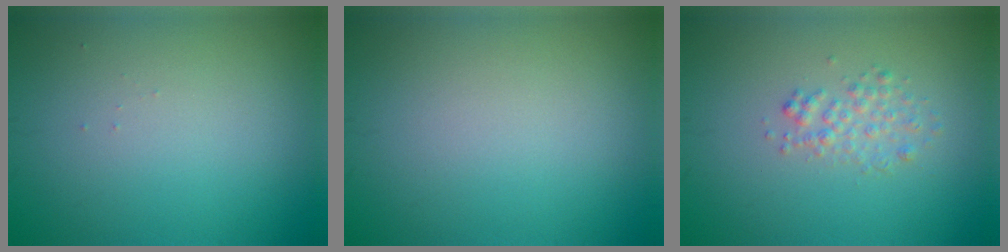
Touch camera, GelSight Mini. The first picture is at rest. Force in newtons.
{"total": 0.0}
{"total": 1.7, "press": 1.7, "slide": 0.1}